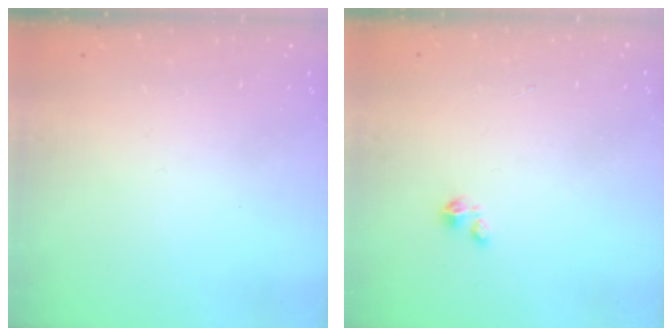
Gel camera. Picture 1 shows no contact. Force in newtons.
{"total": 1.4, "press": 1.4, "slide": 0.2}